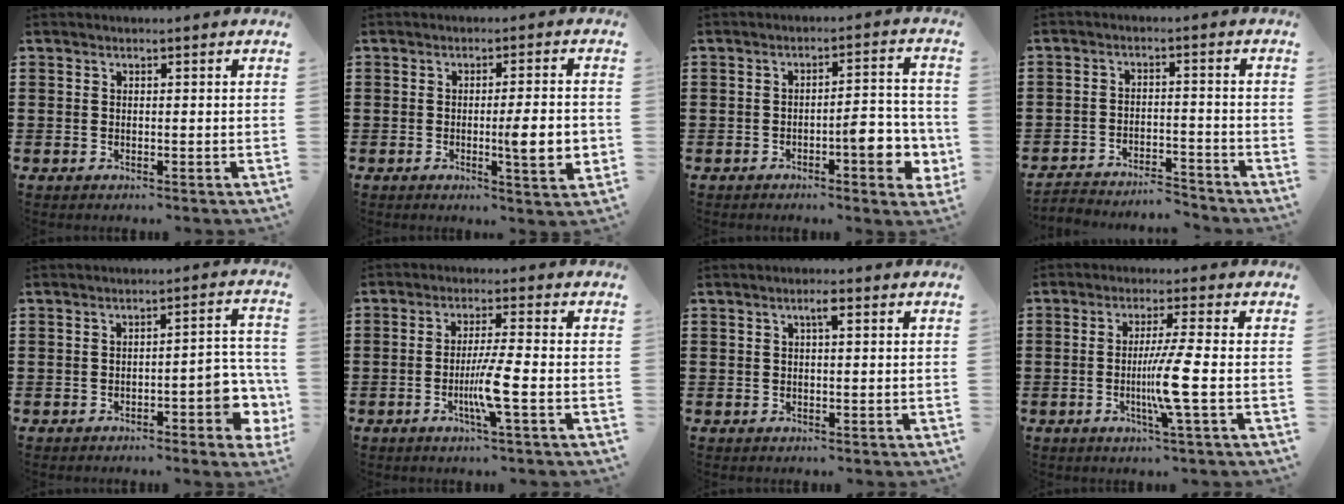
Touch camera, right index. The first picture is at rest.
{"total": 7.0, "force": [-1.0, 0.9, 6.9], "torque": [-0.095, -0.012, -0.019]}
{"total": 6.0, "force": [-2.2, 1.5, 5.4], "torque": [-0.072, -0.004, -0.040]}
{"total": 4.4, "force": [-4.3, 0.4, 0.0], "torque": [-0.007, 0.004, -0.092]}
{"total": 4.6, "force": [-2.2, 1.5, 3.8], "torque": [-0.049, 0.000, -0.042]}
{"total": 5.9, "force": [-1.8, -0.3, 5.6], "torque": [-0.108, -0.017, -0.037]}
{"total": 1.9, "force": [0.7, 0.3, 1.7], "torque": [-0.035, 0.005, 0.010]}
{"total": 7.1, "force": [-1.4, -1.0, 6.9], "torque": [-0.130, -0.022, -0.033]}